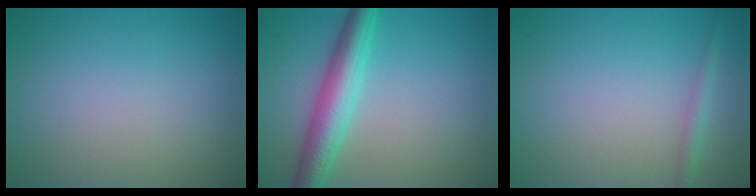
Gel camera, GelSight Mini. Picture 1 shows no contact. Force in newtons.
{"total": 5.2, "press": 5.2, "slide": 0.0}
{"total": 1.4, "press": 1.4, "slide": 0.0}